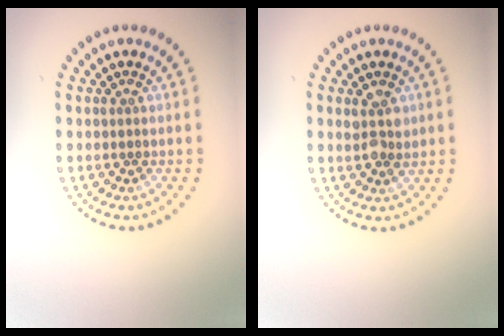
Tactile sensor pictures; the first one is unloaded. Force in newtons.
{"total": 2.2, "press": 2.1, "slide": 0.6}